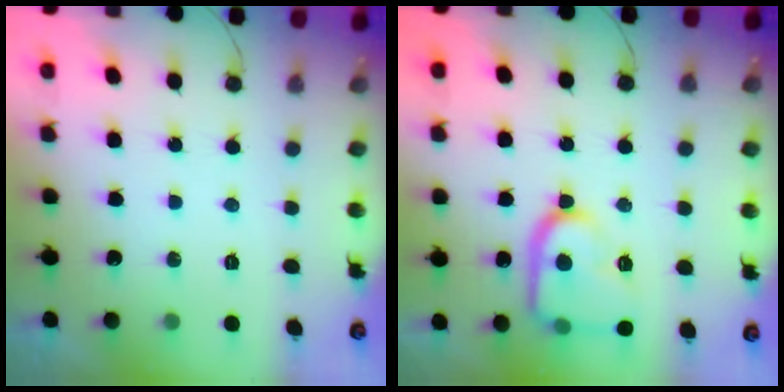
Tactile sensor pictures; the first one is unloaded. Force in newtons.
{"total": 16.0, "press": 16.0, "slide": 1.6}